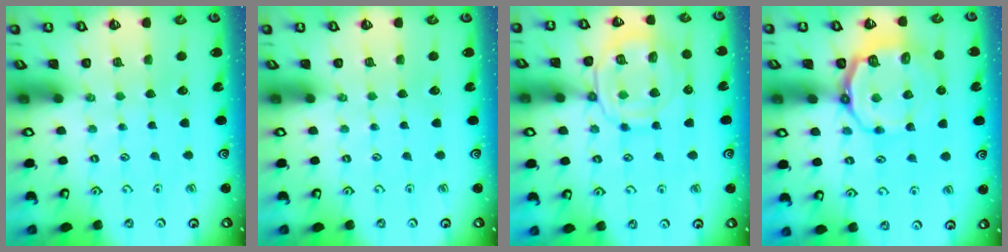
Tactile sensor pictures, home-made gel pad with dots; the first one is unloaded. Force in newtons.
{"total": 0.0}
{"total": 13.5, "press": 13.4, "slide": 1.3}
{"total": 11.7, "press": 11.2, "slide": 3.5}